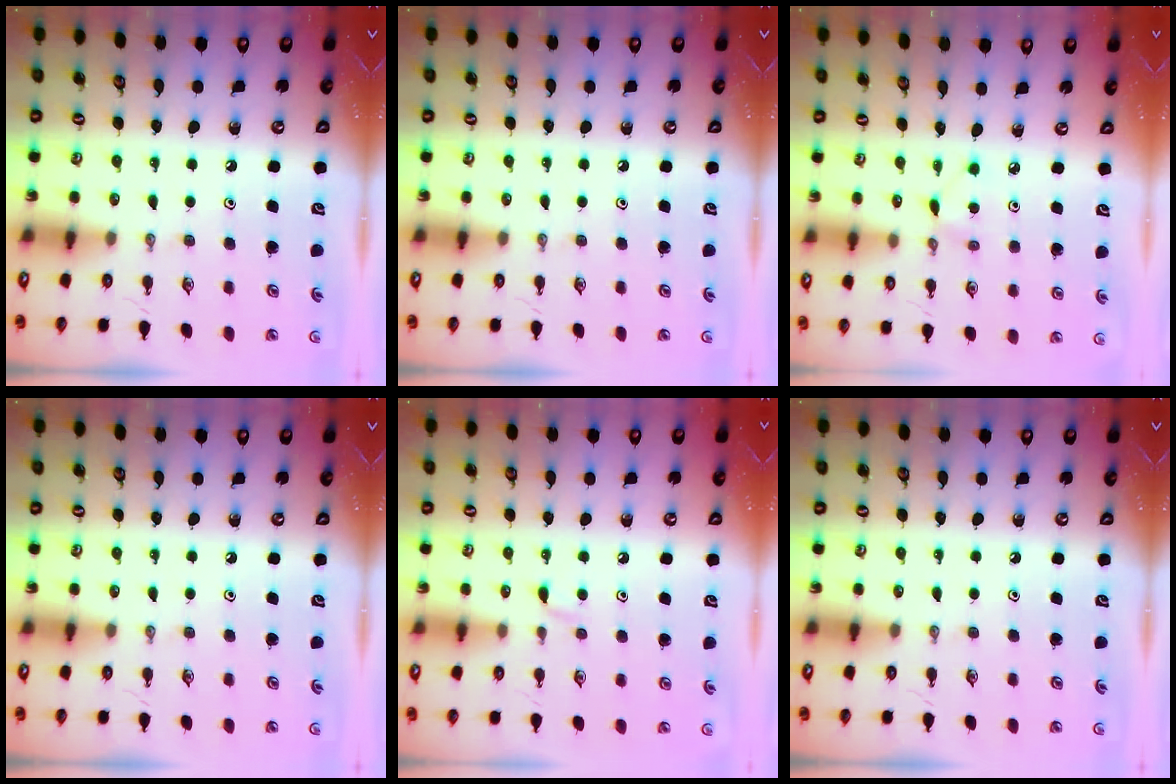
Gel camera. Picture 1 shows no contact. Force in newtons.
{"total": 0.0}
{"total": 4.1, "press": 4.1, "slide": 0.4}
{"total": 0.0}
{"total": 3.7, "press": 3.7, "slide": 0.4}
{"total": 0.0}